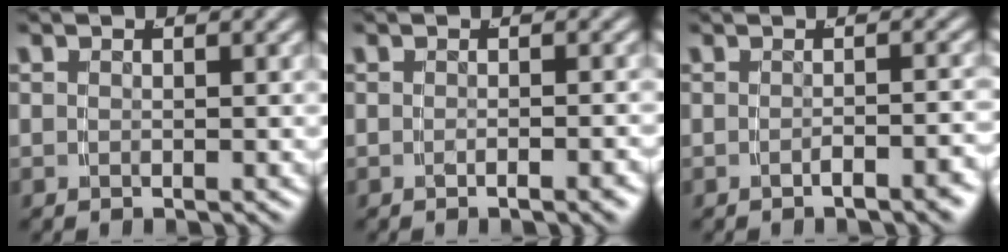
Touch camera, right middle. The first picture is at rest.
{"total": 1.2, "force": [-0.9, -0.6, 0.5], "torque": [-0.008, 0.004, -0.015]}
{"total": 1.9, "force": [-1.5, -0.4, 1.0], "torque": [-0.012, 0.010, -0.027]}